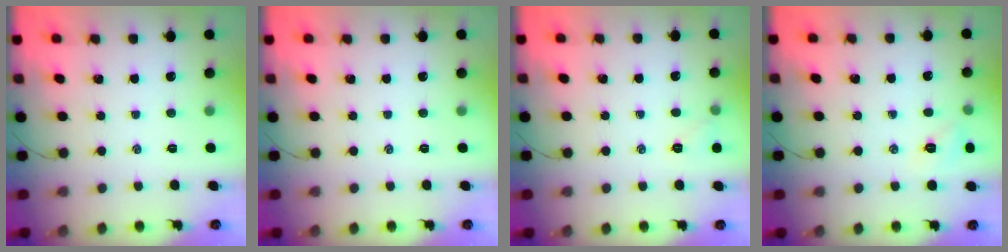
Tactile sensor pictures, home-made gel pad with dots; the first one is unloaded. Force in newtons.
{"total": 0.0}
{"total": 4.7, "press": 4.5, "slide": 1.1}
{"total": 5.6, "press": 5.4, "slide": 1.5}